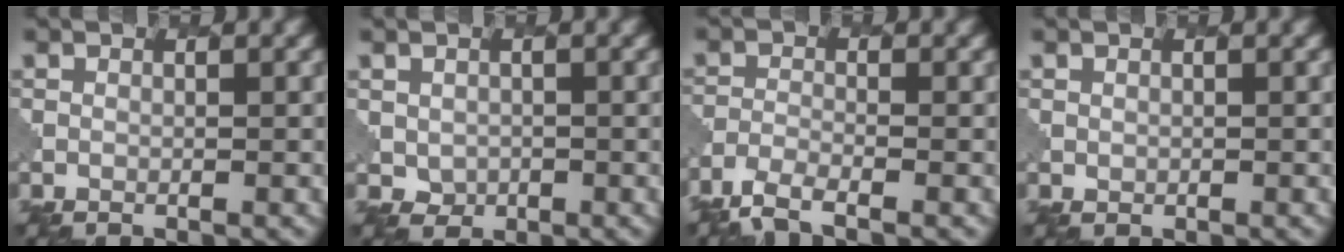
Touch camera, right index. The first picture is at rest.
{"total": 1.4, "force": [0.2, 1.4, 0.3], "torque": [-0.007, -0.008, 0.006]}
{"total": 3.0, "force": [-2.5, 0.6, 1.5], "torque": [-0.037, -0.010, -0.059]}
{"total": 0.6, "force": [0.2, 0.5, 0.0], "torque": [-0.002, -0.005, 0.007]}